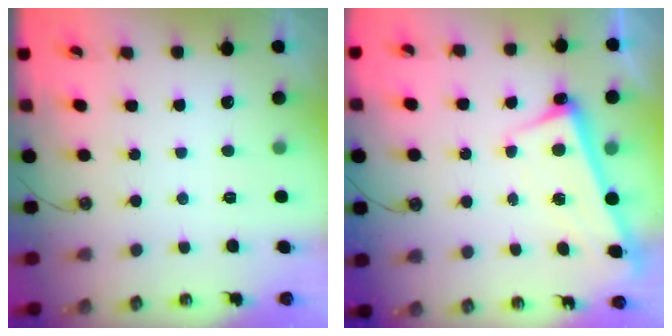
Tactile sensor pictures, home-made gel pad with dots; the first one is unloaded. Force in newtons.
{"total": 2.6, "press": 2.4, "slide": 0.9}